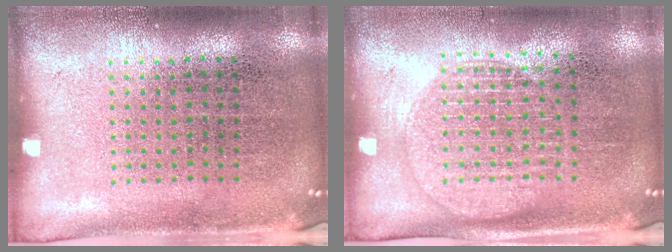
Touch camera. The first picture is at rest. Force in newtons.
{"total": 1.6, "press": 1.4, "slide": 0.7}